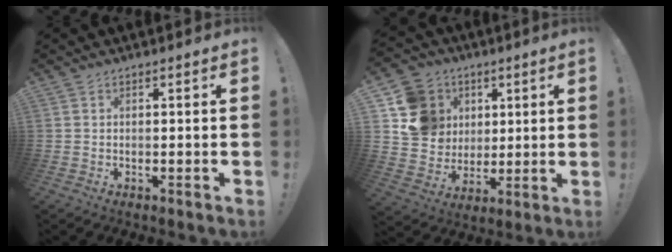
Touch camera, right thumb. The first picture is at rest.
{"total": 15.8, "force": [4.7, 14.2, 5.2], "torque": [-0.079, -0.008, 0.114]}